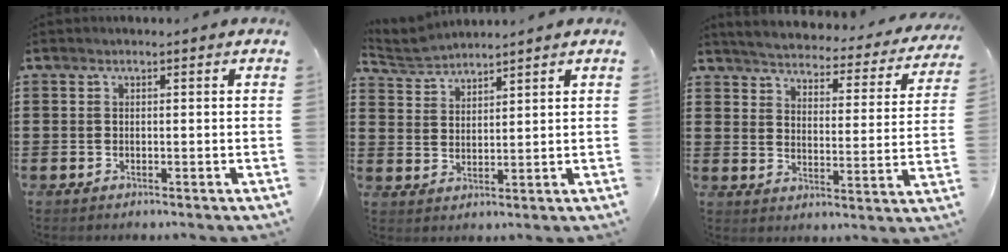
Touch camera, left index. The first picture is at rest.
{"total": 3.2, "force": [3.2, 0.2, 0.0], "torque": [-0.012, -0.010, 0.059]}
{"total": 3.5, "force": [3.4, -0.2, 0.5], "torque": [-0.032, -0.033, 0.051]}